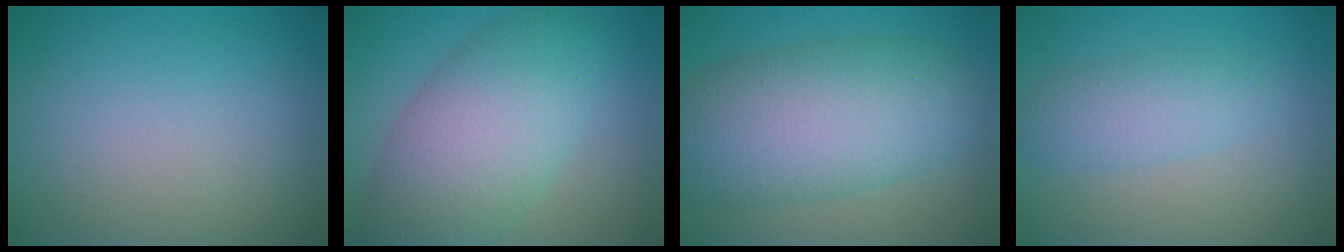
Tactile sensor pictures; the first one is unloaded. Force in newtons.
{"total": 8.8, "press": 8.8, "slide": 0.2}
{"total": 10.0, "press": 10.0, "slide": 0.4}
{"total": 2.8, "press": 2.8, "slide": 0.2}